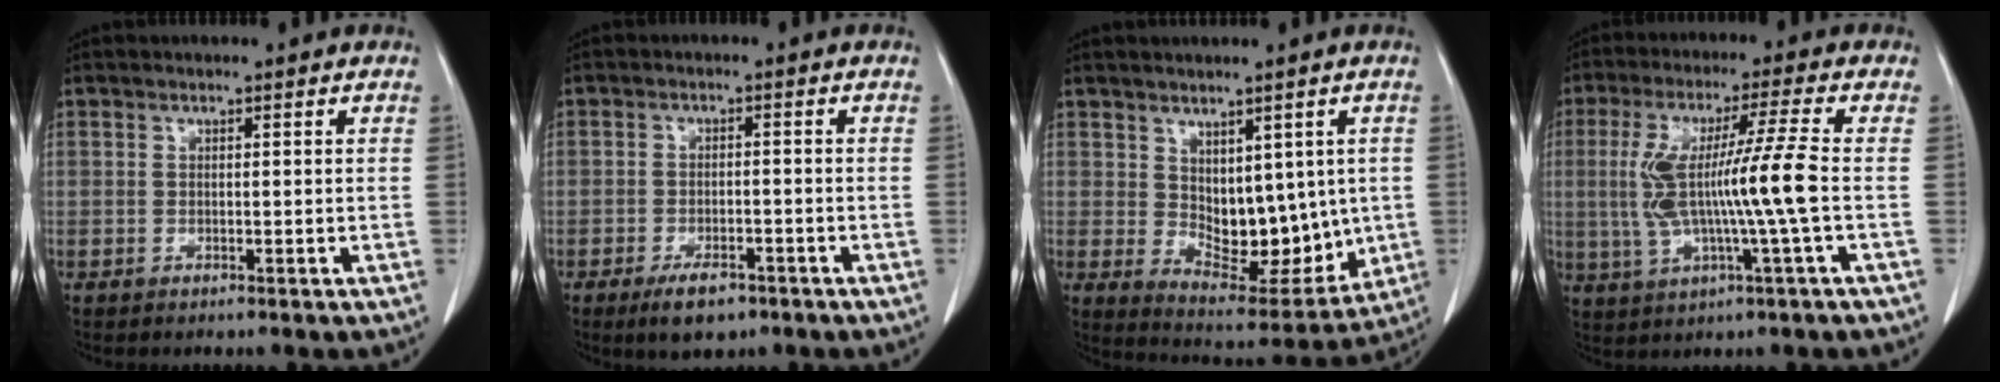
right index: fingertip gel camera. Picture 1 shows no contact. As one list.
[{"total": 5.0, "force": [-3.3, 2.1, 3.1], "torque": [-0.055, -0.002, -0.048]}, {"total": 11.6, "force": [0.7, 6.4, 9.6], "torque": [-0.122, -0.010, 0.037]}, {"total": 11.6, "force": [-0.5, -0.7, 11.6], "torque": [-0.236, 0.006, -0.009]}]